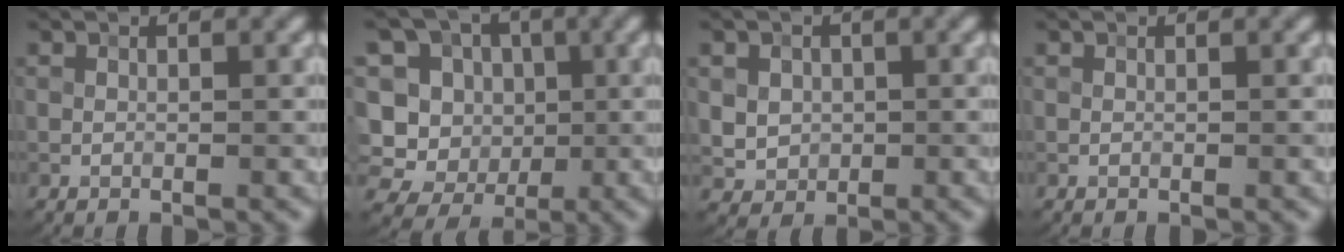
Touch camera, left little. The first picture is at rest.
{"total": 13.3, "force": [-0.4, 12.3, 5.0], "torque": [-0.140, 0.022, -0.027]}
{"total": 3.3, "force": [0.8, 2.8, 1.5], "torque": [-0.037, 0.009, 0.020]}
{"total": 0.0}